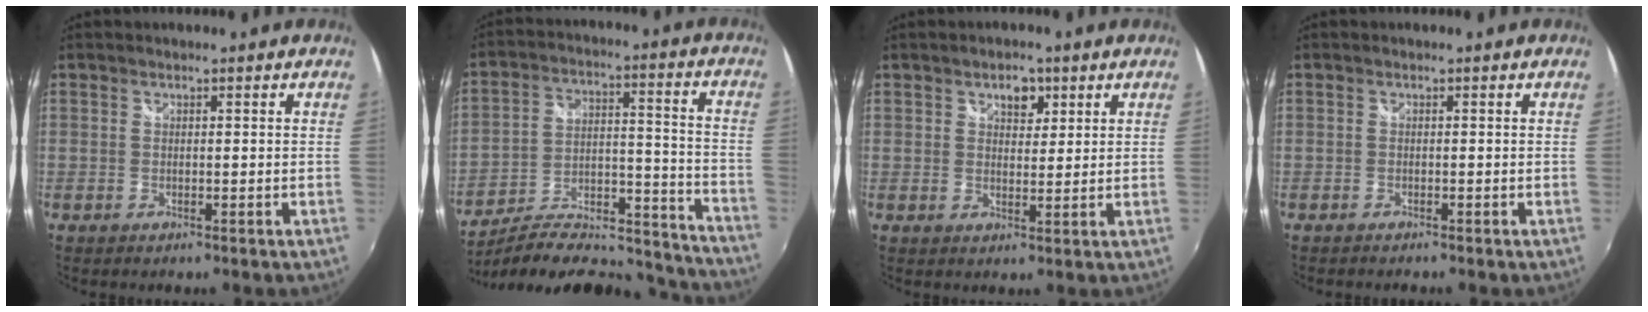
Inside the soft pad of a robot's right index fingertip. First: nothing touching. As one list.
[{"total": 26.5, "force": [-23.3, 7.0, 10.5], "torque": [-0.163, 0.011, -0.316]}, {"total": 3.7, "force": [1.9, 2.4, 2.0], "torque": [-0.023, 0.008, 0.031]}, {"total": 0.9, "force": [-0.9, 0.2, 0.1], "torque": [-0.005, -0.007, -0.018]}]